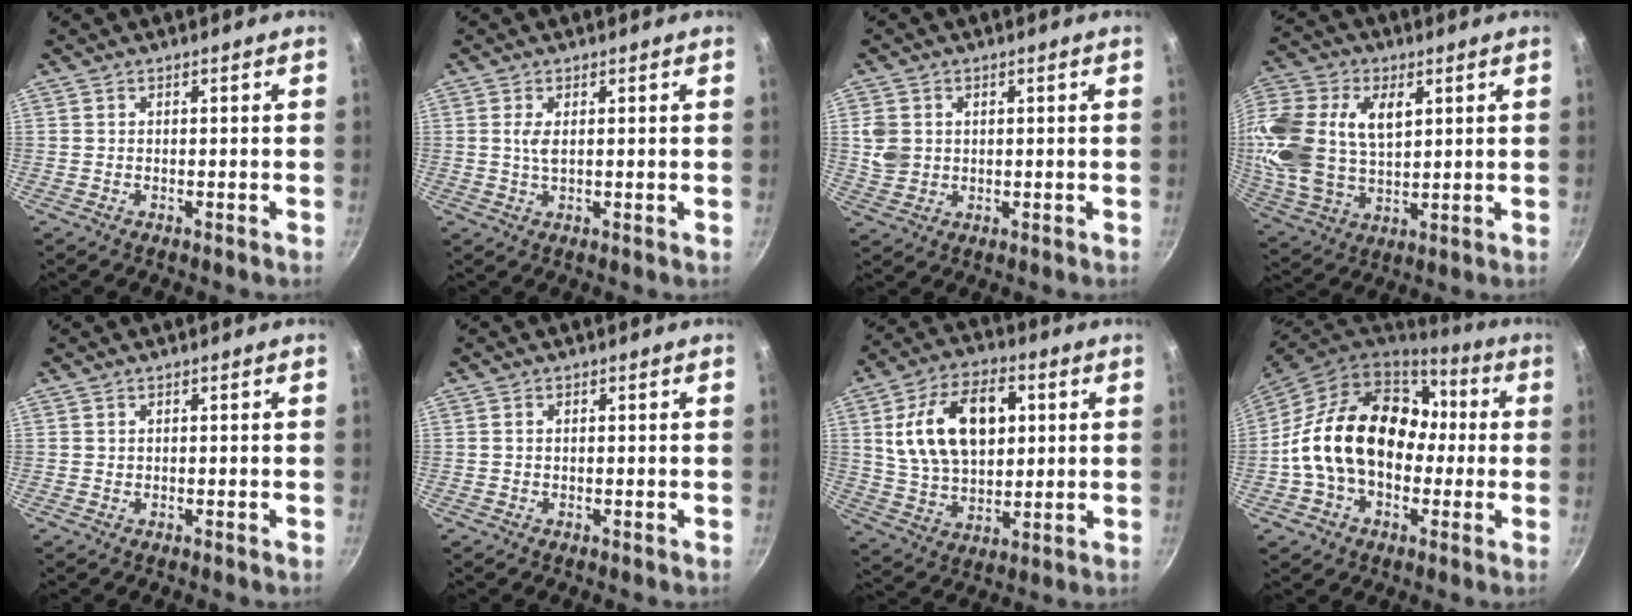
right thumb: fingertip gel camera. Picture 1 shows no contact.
{"total": 2.3, "force": [0.6, 0.8, 2.1], "torque": [-0.042, -0.005, 0.011]}
{"total": 5.6, "force": [0.9, 4.7, 2.8], "torque": [-0.039, -0.002, 0.024]}
{"total": 22.7, "force": [5.8, 15.0, 16.0], "torque": [-0.358, 0.008, 0.109]}
{"total": 0.0}
{"total": 0.5, "force": [0.1, 0.3, 0.4], "torque": [-0.008, 0.002, 0.001]}
{"total": 18.7, "force": [4.2, 11.8, 13.8], "torque": [-0.210, 0.001, 0.075]}
{"total": 22.0, "force": [0.2, 15.9, 15.1], "torque": [-0.235, 0.051, 0.002]}